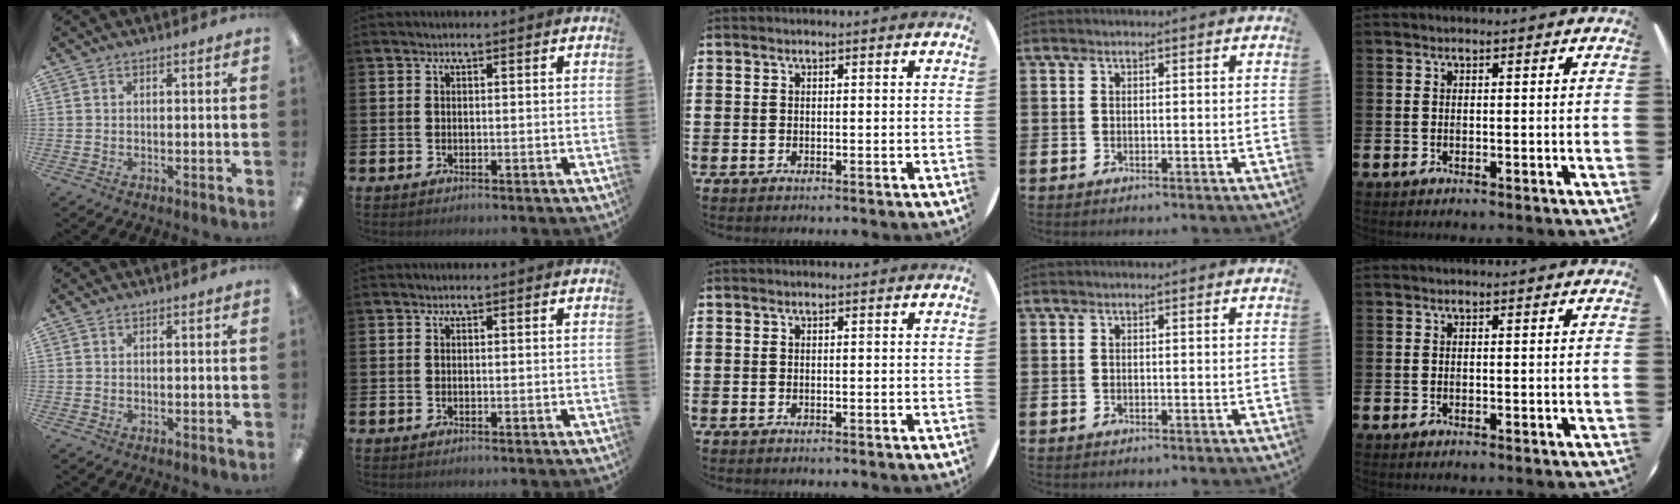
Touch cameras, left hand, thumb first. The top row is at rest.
{}